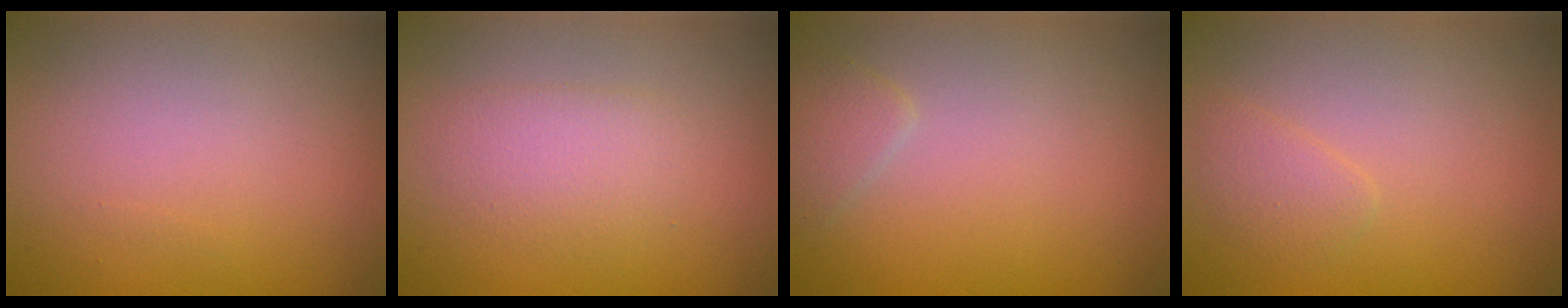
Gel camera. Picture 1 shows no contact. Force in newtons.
{"total": 2.3, "press": 2.2, "slide": 0.1}
{"total": 1.3, "press": 1.3, "slide": 0.1}
{"total": 1.3, "press": 1.3, "slide": 0.1}